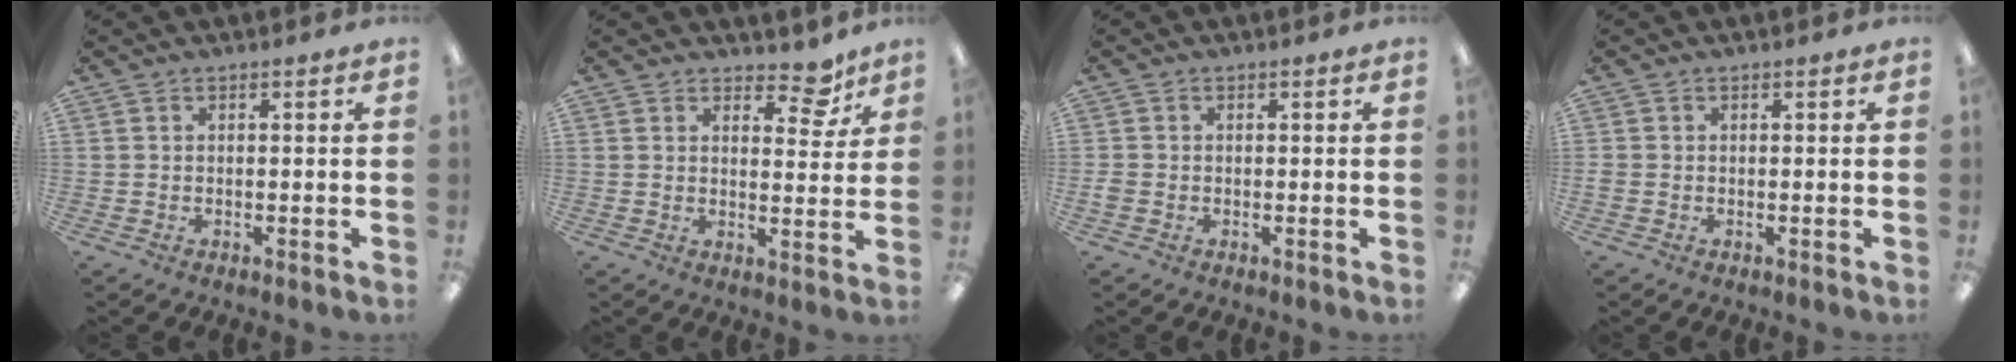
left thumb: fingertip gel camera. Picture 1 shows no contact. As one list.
[{"total": 7.4, "force": [5.5, 3.3, 3.6], "torque": [-0.029, -0.035, 0.090]}, {"total": 1.3, "force": [-0.3, 1.1, 0.6], "torque": [-0.009, 0.003, -0.005]}, {"total": 0.5, "force": [-0.1, 0.5, 0.2], "torque": [-0.002, 0.003, -0.003]}]